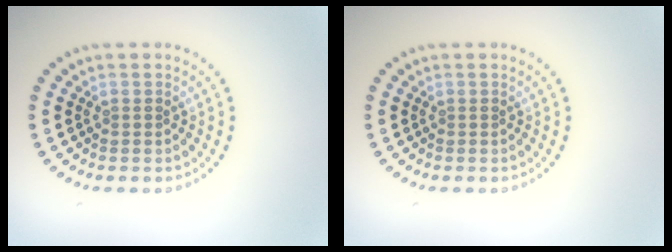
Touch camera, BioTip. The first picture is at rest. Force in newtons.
{"total": 0.0}